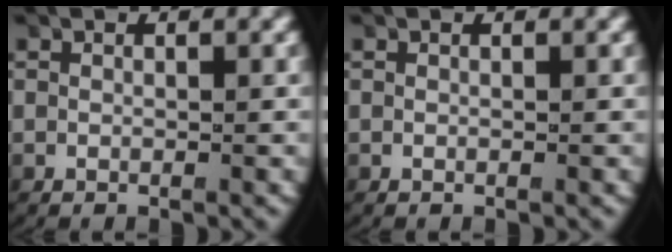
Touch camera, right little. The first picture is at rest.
{"total": 0.0}